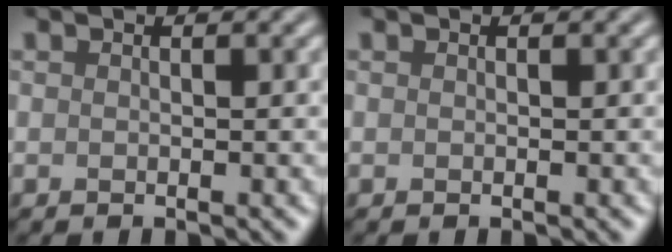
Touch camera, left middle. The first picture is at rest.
{"total": 0.0}